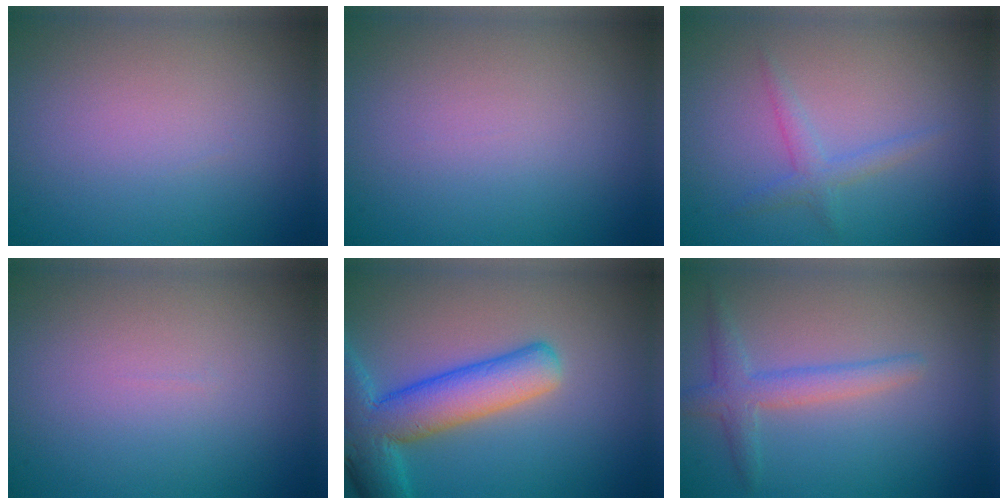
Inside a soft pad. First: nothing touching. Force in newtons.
{"total": 0.0}
{"total": 1.7, "press": 1.7, "slide": 0.0}
{"total": 0.0}
{"total": 8.1, "press": 8.1, "slide": 0.5}
{"total": 2.3, "press": 2.3, "slide": 0.0}